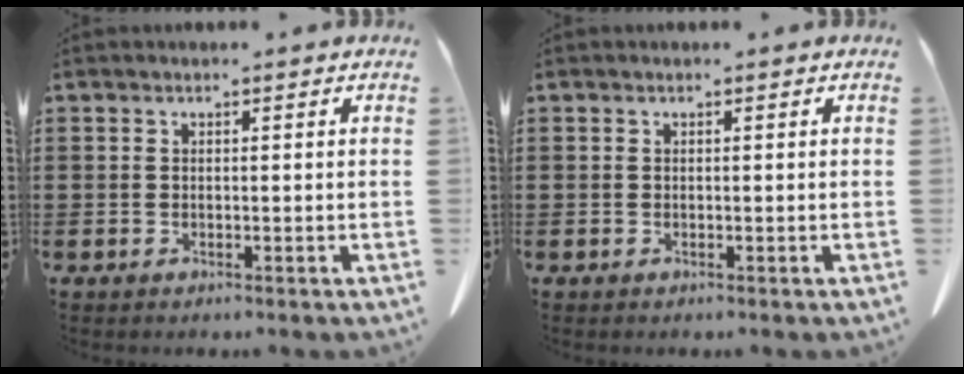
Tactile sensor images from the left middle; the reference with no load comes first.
{"total": 0.0}